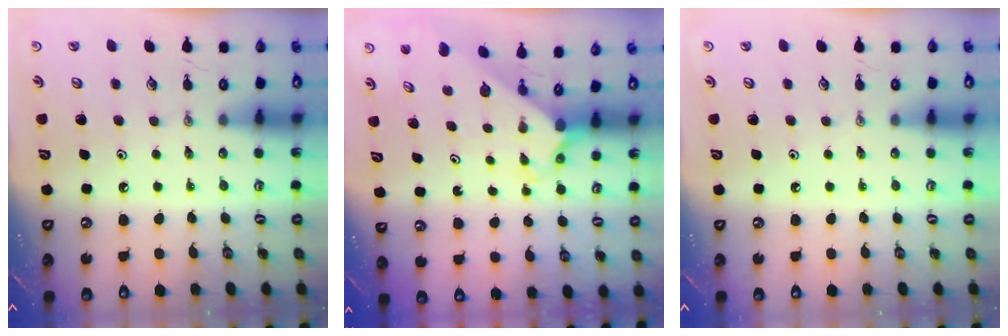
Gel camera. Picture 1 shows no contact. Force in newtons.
{"total": 2.4, "press": 2.4, "slide": 0.3}
{"total": 0.0}